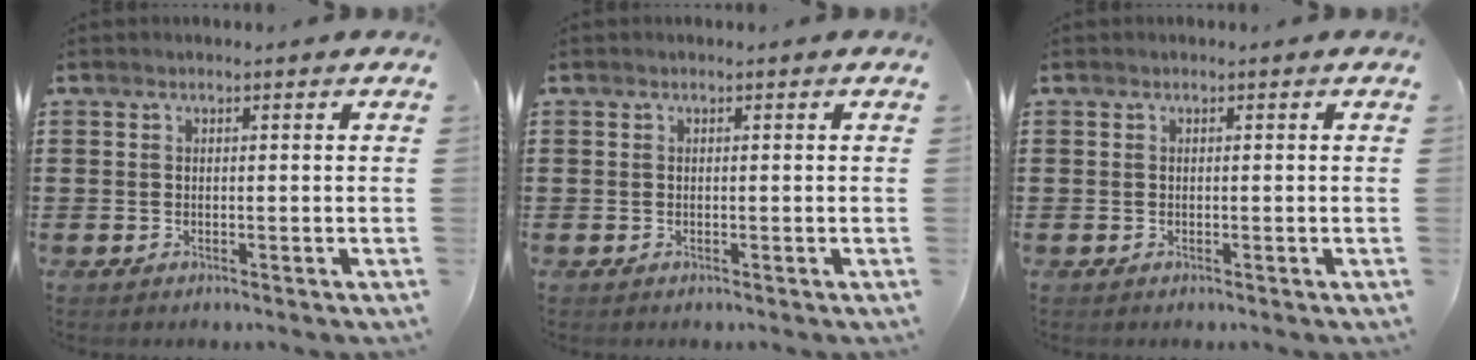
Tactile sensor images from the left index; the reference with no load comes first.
{"total": 0.0}
{"total": 0.0}